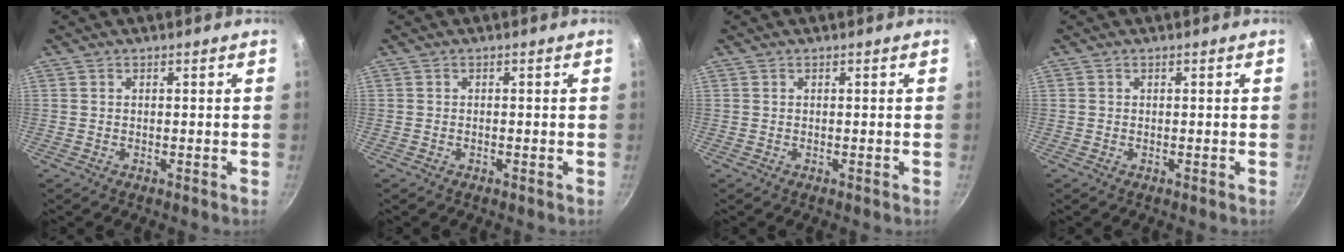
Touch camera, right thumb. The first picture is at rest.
{"total": 0.0}
{"total": 0.0}
{"total": 0.0}